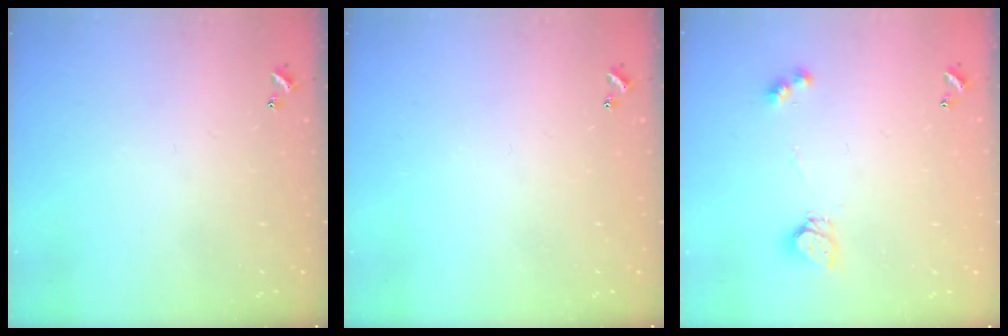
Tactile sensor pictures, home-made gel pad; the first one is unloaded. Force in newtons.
{"total": 0.0}
{"total": 6.3, "press": 6.3, "slide": 0.6}